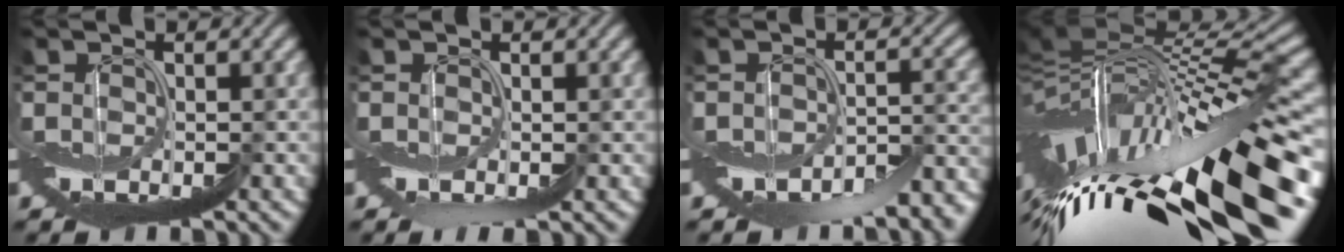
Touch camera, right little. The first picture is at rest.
{"total": 1.0, "force": [-0.5, 0.2, 0.9], "torque": [-0.014, -0.002, -0.011]}
{"total": 6.9, "force": [-4.3, 2.6, 4.8], "torque": [-0.068, -0.009, -0.064]}
{"total": 15.7, "force": [-2.8, 6.7, 13.9], "torque": [-0.252, -0.011, -0.036]}